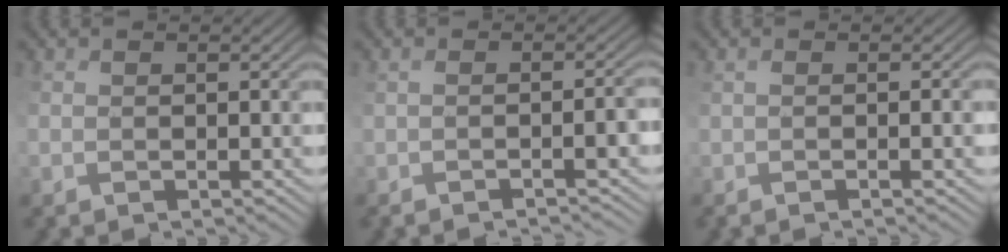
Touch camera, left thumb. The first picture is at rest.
{"total": 3.7, "force": [-2.7, 0.2, 2.5], "torque": [-0.015, 0.008, -0.017]}
{"total": 2.3, "force": [-1.0, 0.0, 2.0], "torque": [-0.020, 0.002, 0.005]}